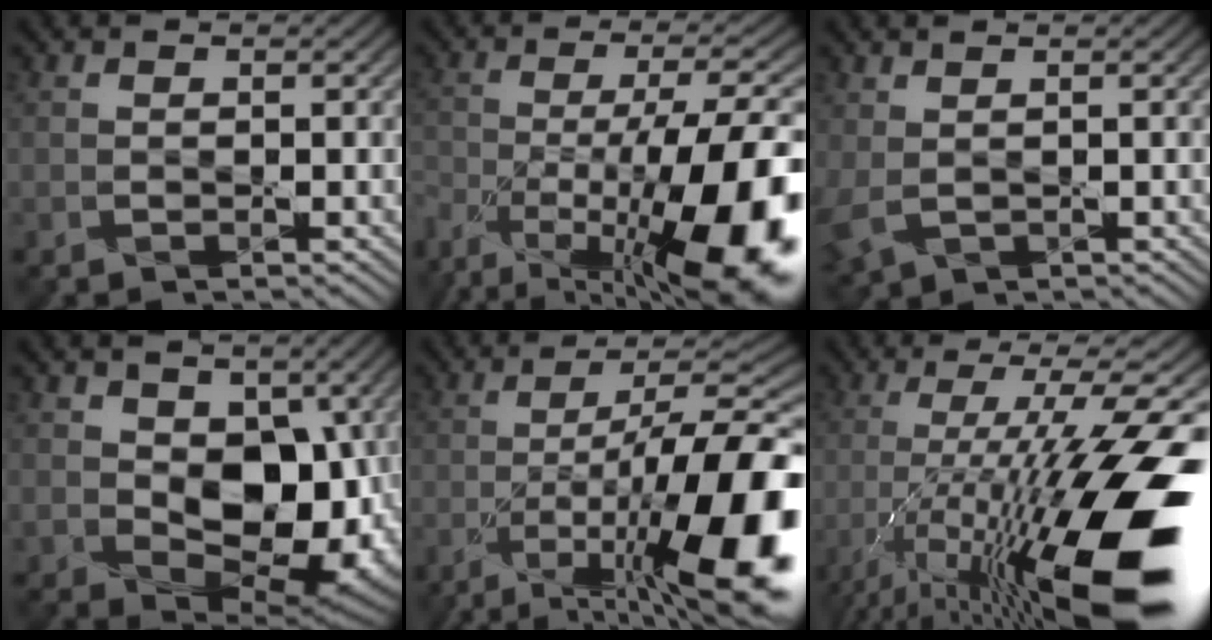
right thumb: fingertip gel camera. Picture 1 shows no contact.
{"total": 17.9, "force": [-9.4, 6.1, 14.0], "torque": [-0.242, -0.018, -0.159]}
{"total": 3.5, "force": [0.4, 2.1, 2.7], "torque": [-0.083, -0.004, 0.013]}
{"total": 11.2, "force": [0.4, 7.7, 8.1], "torque": [-0.138, -0.022, 0.014]}
{"total": 19.2, "force": [-8.6, 6.2, 16.1], "torque": [-0.254, -0.012, -0.141]}
{"total": 20.4, "force": [-8.8, 5.0, 17.8], "torque": [-0.304, 0.003, -0.158]}